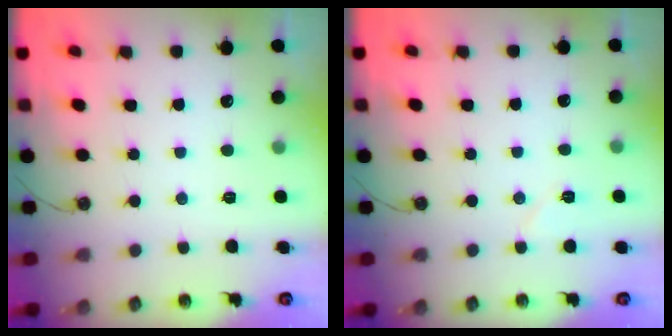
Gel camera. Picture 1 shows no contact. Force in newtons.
{"total": 5.6, "press": 4.9, "slide": 2.7}